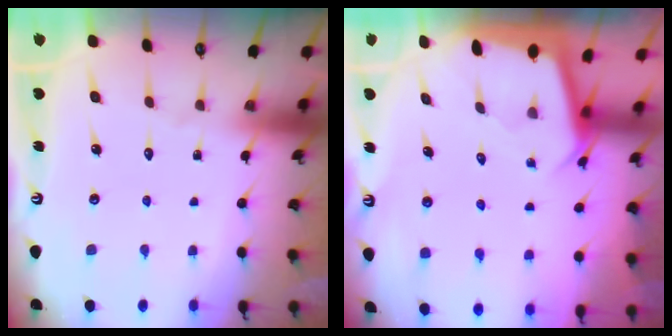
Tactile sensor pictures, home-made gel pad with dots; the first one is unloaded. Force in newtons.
{"total": 2.1, "press": 2.1, "slide": 0.0}